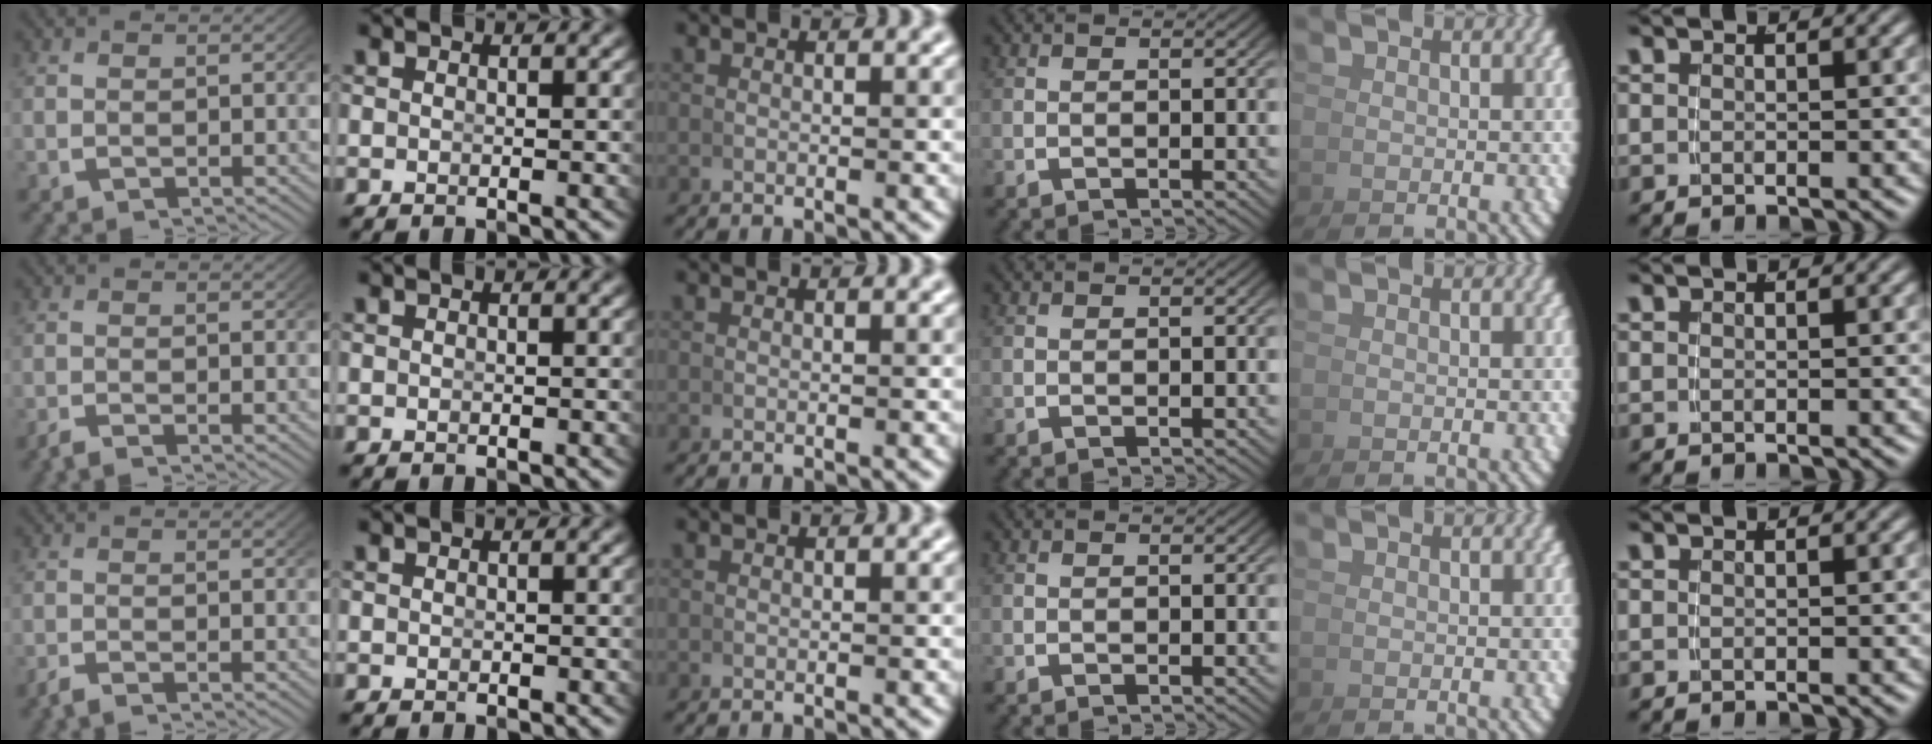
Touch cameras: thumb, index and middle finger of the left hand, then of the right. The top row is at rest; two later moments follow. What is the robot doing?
{"motion": "grasp_and_lifting", "object": "calculator"}